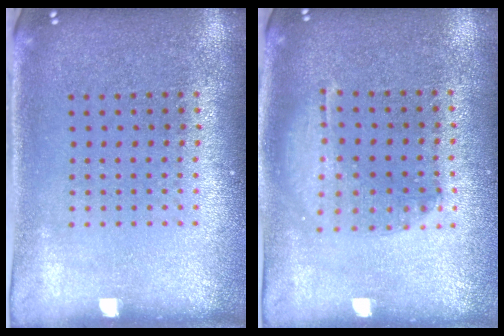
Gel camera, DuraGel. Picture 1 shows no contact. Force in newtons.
{"total": 1.4, "press": 1.4, "slide": 0.4}